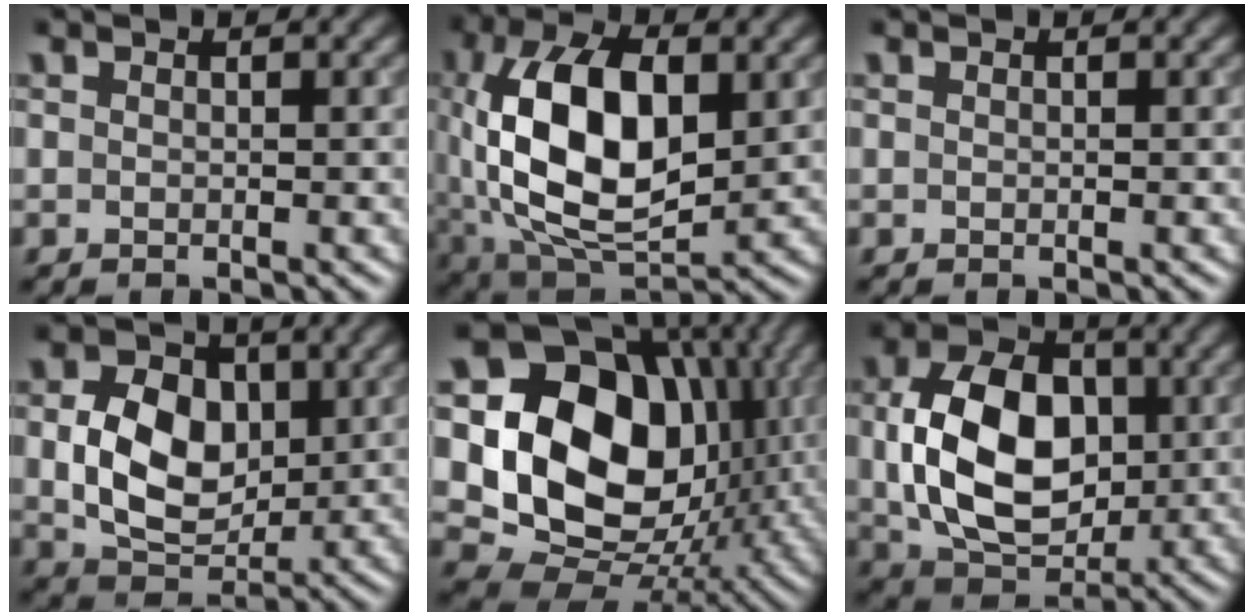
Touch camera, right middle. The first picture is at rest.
{"total": 12.8, "force": [0.8, 6.9, 10.7], "torque": [-0.205, 0.005, 0.012]}
{"total": 0.0}
{"total": 7.1, "force": [0.5, 5.2, 4.9], "torque": [-0.092, -0.004, 0.011]}
{"total": 16.5, "force": [2.0, 12.9, 10.1], "torque": [-0.186, -0.013, 0.039]}
{"total": 11.0, "force": [0.2, 7.7, 7.8], "torque": [-0.161, -0.002, 0.009]}